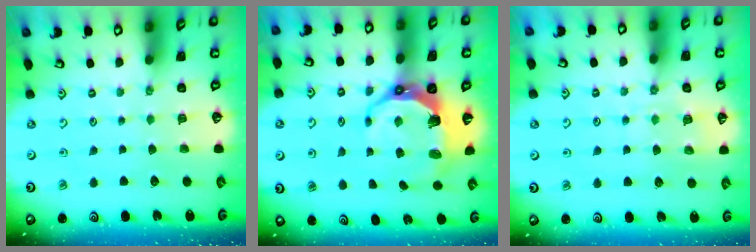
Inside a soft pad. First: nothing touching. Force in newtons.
{"total": 9.3, "press": 7.9, "slide": 5.0}
{"total": 7.1, "press": 7.1, "slide": 0.8}